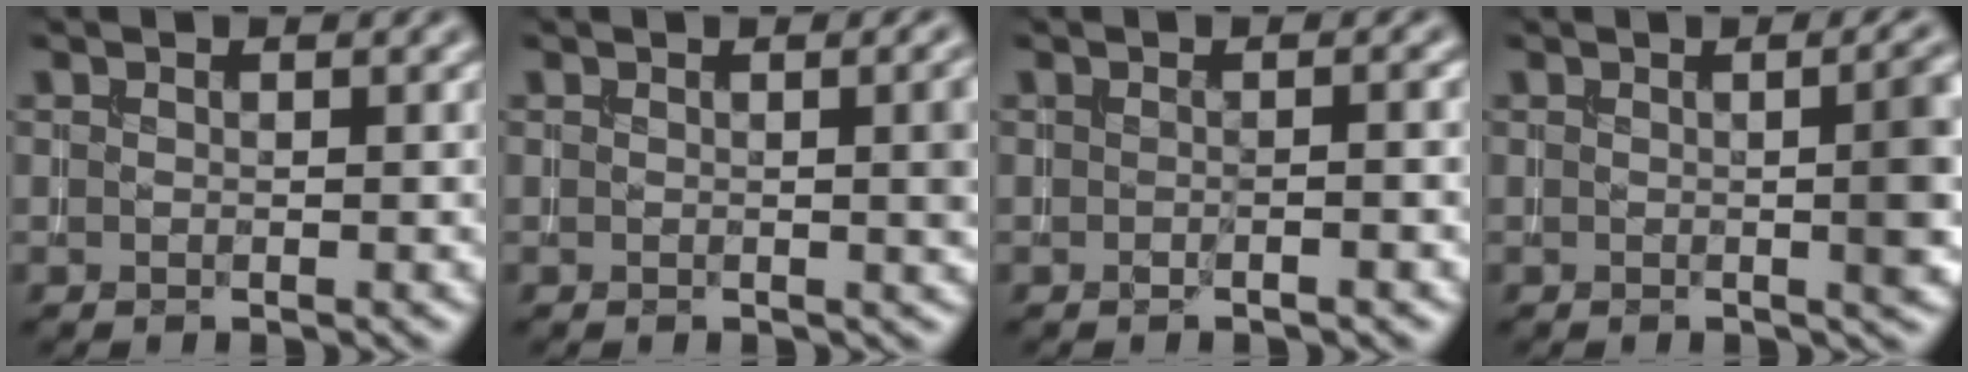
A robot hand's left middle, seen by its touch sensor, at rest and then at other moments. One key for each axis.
{"total": 2.5, "fx": 0.3, "fy": 0.5, "fz": 2.5, "tx": -0.025, "ty": 0.003, "tz": 0.001}
{"total": 1.1, "fx": -0.3, "fy": 0.2, "fz": 1.0, "tx": -0.004, "ty": -0.003, "tz": -0.006}
{"total": 4.8, "fx": 0.1, "fy": 1.3, "fz": 4.6, "tx": -0.037, "ty": 0.009, "tz": 0.001}